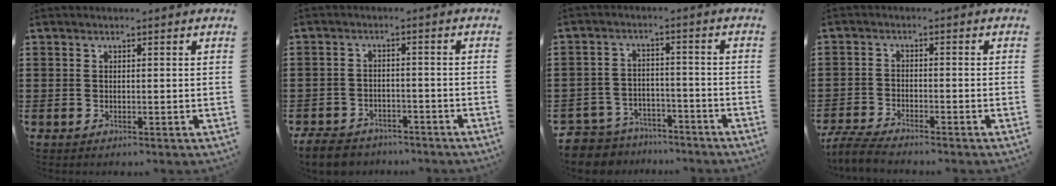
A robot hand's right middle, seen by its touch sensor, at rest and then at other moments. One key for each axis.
{"total": 4.6, "fx": -4.4, "fy": 1.2, "fz": 0.8, "tx": -0.027, "ty": 0.001, "tz": -0.091}
{"total": 5.4, "fx": -5.3, "fy": 1.0, "fz": -0.2, "tx": -0.016, "ty": 0.007, "tz": -0.116}
{"total": 4.2, "fx": -4.0, "fy": 0.2, "fz": 1.4, "tx": -0.045, "ty": -0.011, "tz": -0.084}